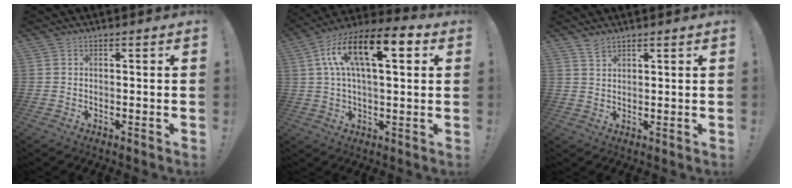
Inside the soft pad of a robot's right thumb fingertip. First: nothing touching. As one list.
[{"total": 16.9, "force": [6.1, 6.8, 14.2], "torque": [-0.257, -0.004, 0.098]}, {"total": 3.0, "force": [2.5, 1.2, 0.9], "torque": [-0.014, -0.016, 0.048]}]